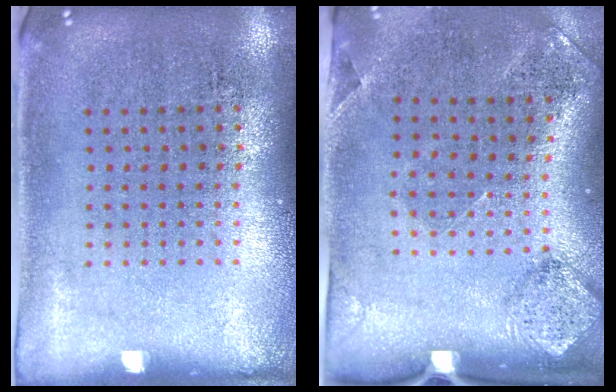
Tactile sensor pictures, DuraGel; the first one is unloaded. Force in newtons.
{"total": 1.7, "press": 1.3, "slide": 1.2}